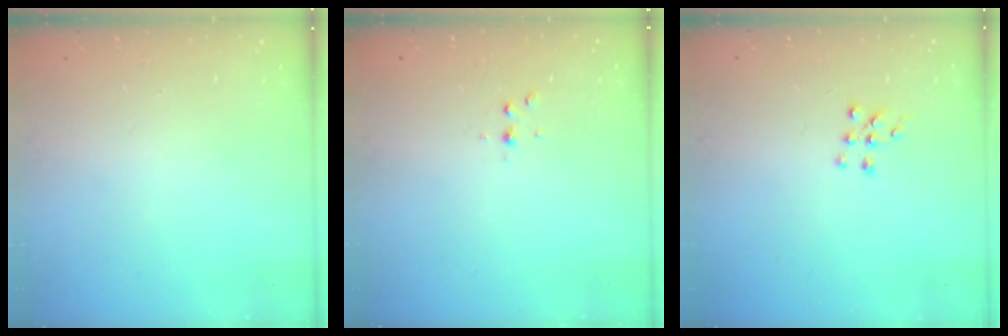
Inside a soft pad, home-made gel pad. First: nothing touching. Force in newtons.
{"total": 4.0, "press": 3.6, "slide": 1.8}
{"total": 5.6, "press": 5.6, "slide": 0.8}